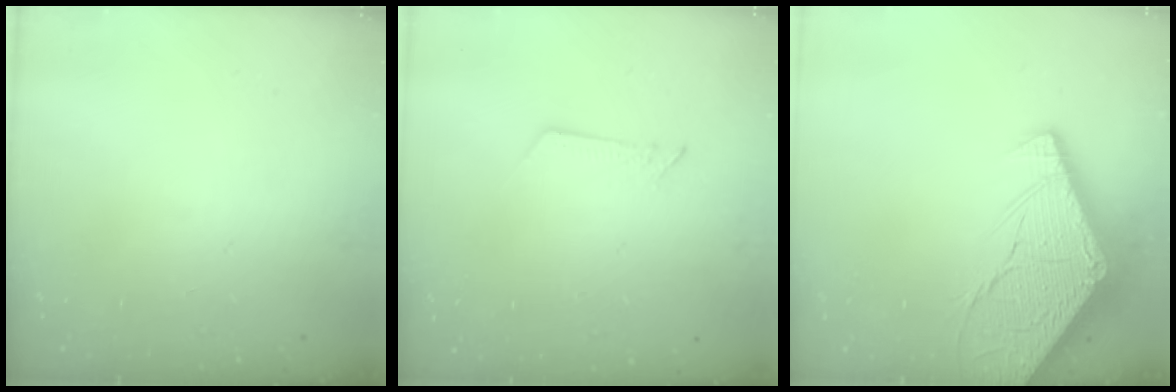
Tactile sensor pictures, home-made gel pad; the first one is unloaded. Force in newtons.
{"total": 2.5, "press": 2.5, "slide": 0.2}
{"total": 15.4, "press": 15.3, "slide": 1.6}